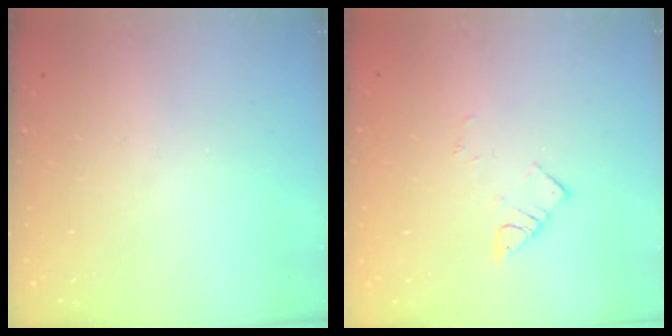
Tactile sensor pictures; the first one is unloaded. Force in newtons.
{"total": 3.4, "press": 3.4, "slide": 0.3}